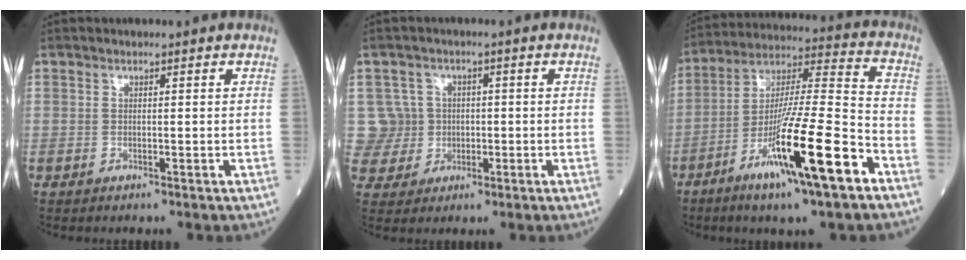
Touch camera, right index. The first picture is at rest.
{"total": 5.8, "force": [0.2, 5.8, -0.4], "torque": [0.018, 0.017, 0.010]}
{"total": 18.4, "force": [-9.0, 0.6, 16.0], "torque": [-0.299, -0.030, -0.158]}